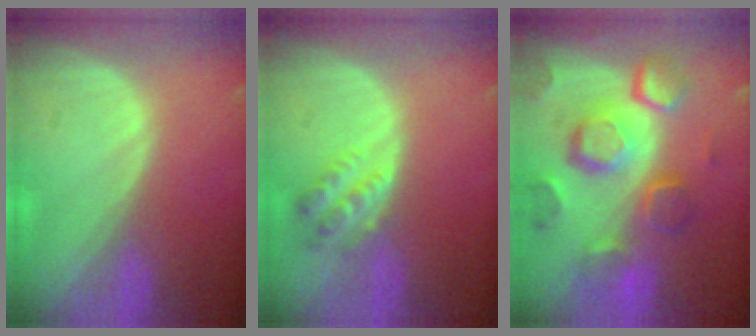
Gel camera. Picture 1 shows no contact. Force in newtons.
{"total": 4.6, "press": 4.0, "slide": 2.3}
{"total": 12.3, "press": 10.6, "slide": 6.2}